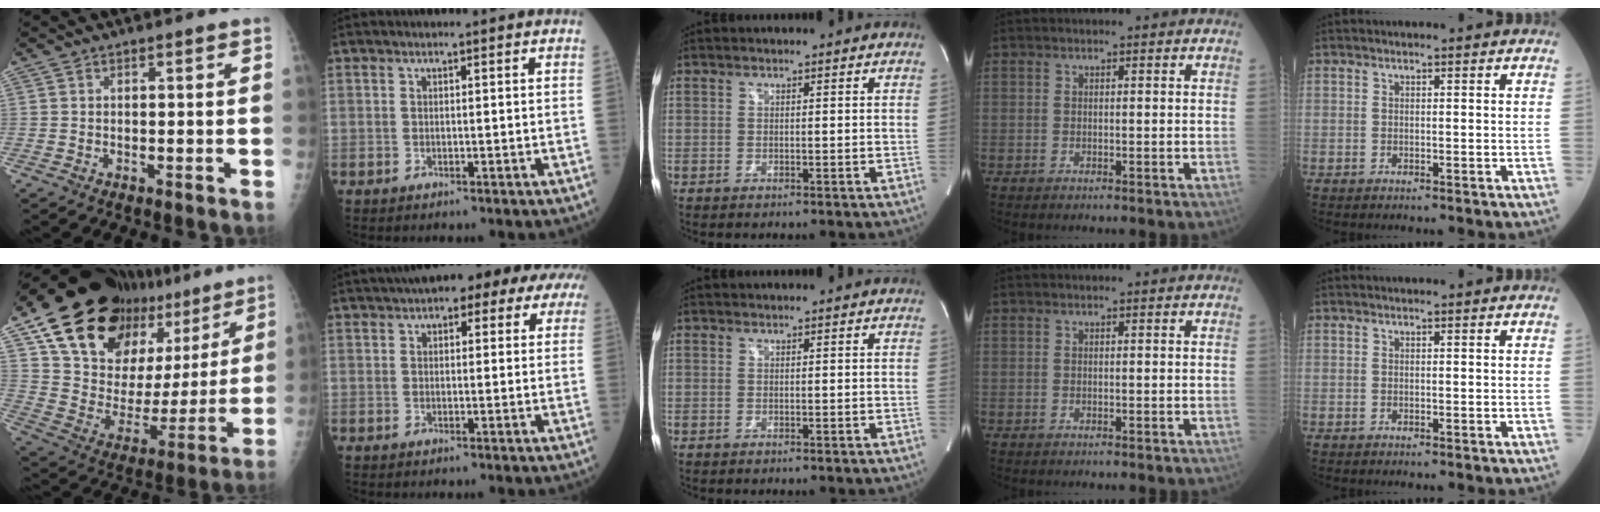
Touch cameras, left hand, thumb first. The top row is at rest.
{"thumb": {"total": 28.9, "force": [18.4, 15.5, 16.0], "torque": [-0.223, -0.043, 0.299]}, "index": {"total": 14.6, "force": [8.8, 4.8, 10.5], "torque": [-0.146, 0.056, 0.105]}}